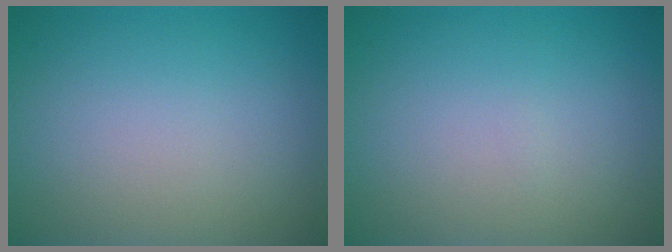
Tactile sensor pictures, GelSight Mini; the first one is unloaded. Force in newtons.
{"total": 0.0}